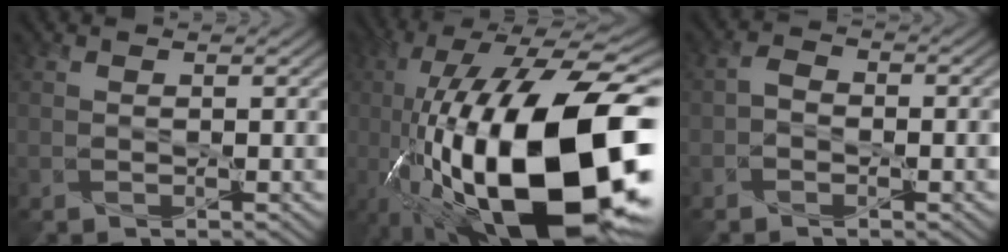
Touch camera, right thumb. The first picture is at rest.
{"total": 23.2, "force": [-5.4, 8.5, 20.9], "torque": [-0.386, -0.001, -0.087]}
{"total": 2.2, "force": [-0.8, 1.6, 1.3], "torque": [-0.021, 0.005, -0.019]}